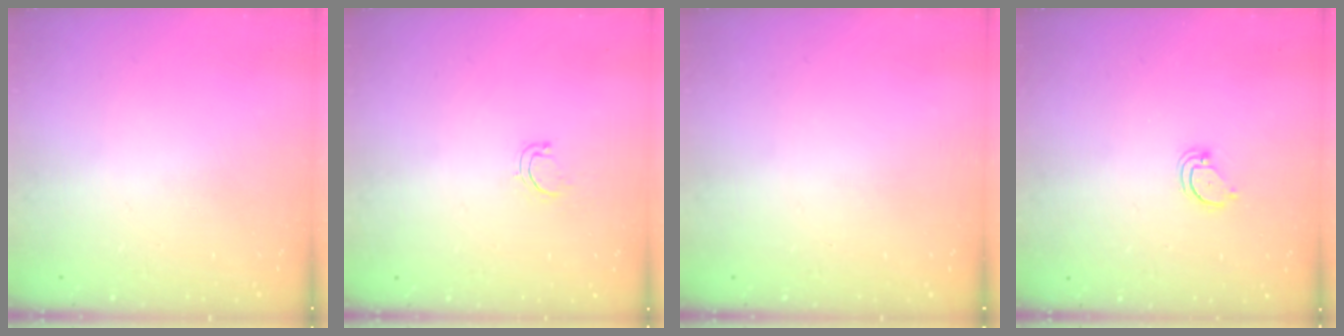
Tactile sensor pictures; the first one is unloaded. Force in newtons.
{"total": 4.1, "press": 4.1, "slide": 0.7}
{"total": 0.0}
{"total": 2.1, "press": 2.1, "slide": 0.2}